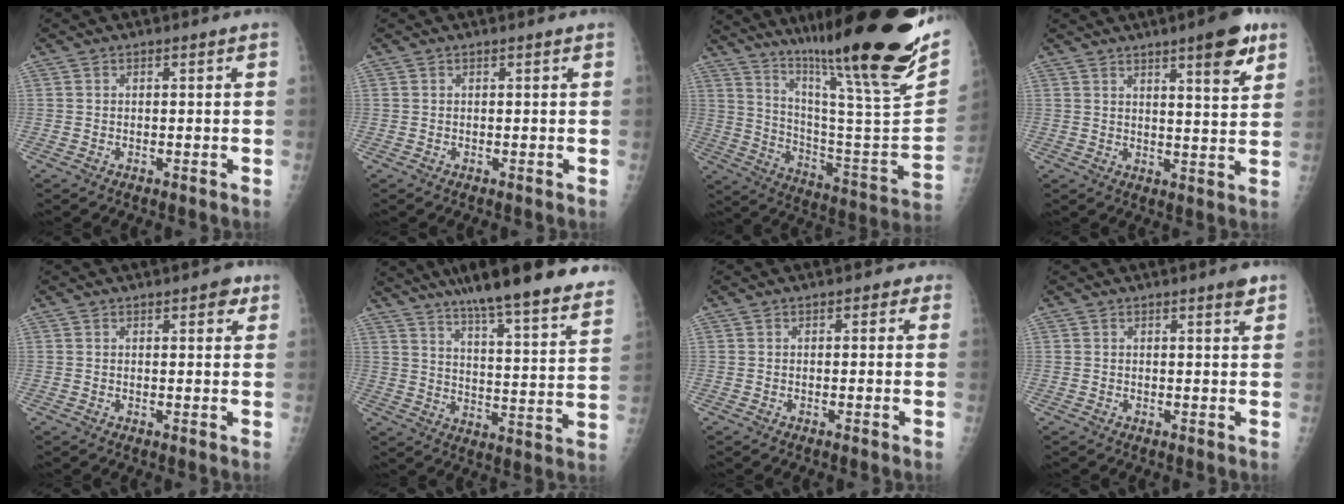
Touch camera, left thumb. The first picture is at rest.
{"total": 0.0}
{"total": 33.7, "force": [24.1, 4.0, 23.2], "torque": [-0.332, -0.119, 0.365]}
{"total": 9.3, "force": [5.5, 1.8, 7.3], "torque": [-0.087, -0.029, 0.073]}
{"total": 3.0, "force": [1.7, 1.3, 2.1], "torque": [-0.012, -0.004, 0.018]}
{"total": 28.3, "force": [22.7, 4.0, 16.4], "torque": [-0.218, -0.092, 0.302]}
{"total": 1.4, "force": [0.6, 1.1, 0.8], "torque": [0.008, 0.003, -0.001]}
{"total": 1.9, "force": [1.3, 0.2, 1.4], "torque": [-0.018, -0.008, 0.017]}